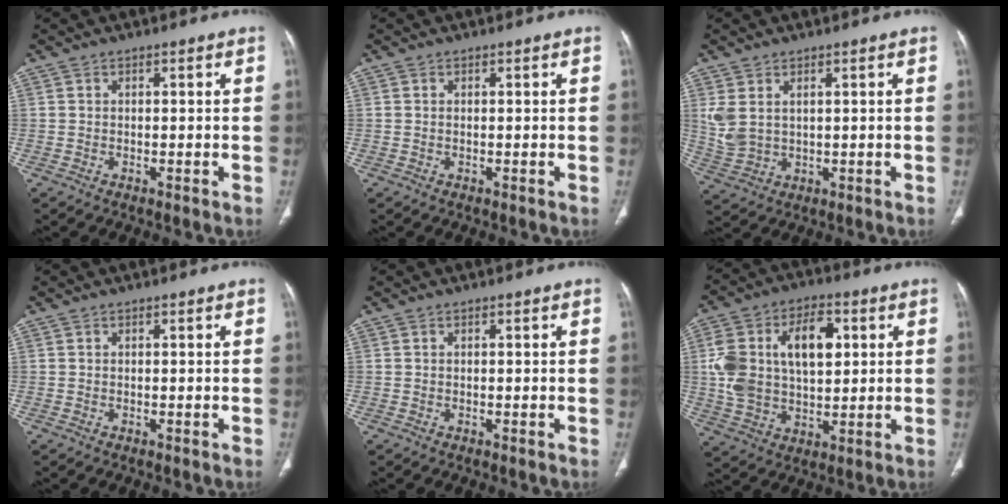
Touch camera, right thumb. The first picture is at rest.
{"total": 0.0}
{"total": 5.7, "force": [1.8, 3.5, 4.1], "torque": [-0.096, -0.003, 0.051]}
{"total": 0.0}
{"total": 0.0}
{"total": 17.7, "force": [3.5, 10.6, 13.7], "torque": [-0.235, 0.011, 0.066]}